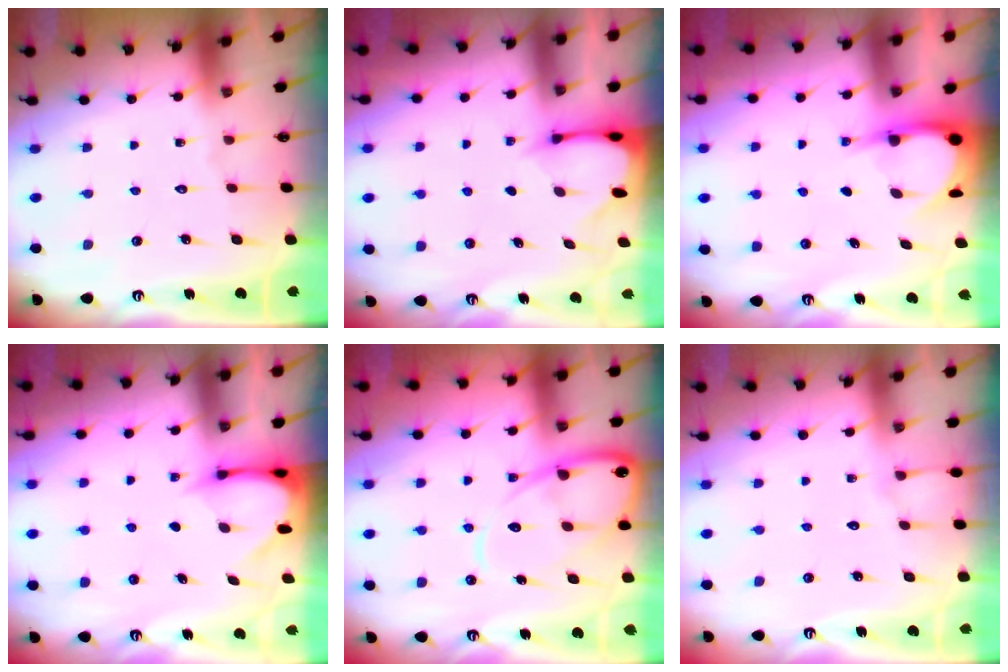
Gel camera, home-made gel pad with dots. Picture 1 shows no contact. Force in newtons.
{"total": 2.5, "press": 2.5, "slide": 0.3}
{"total": 4.6, "press": 4.5, "slide": 0.4}
{"total": 3.4, "press": 3.4, "slide": 0.3}
{"total": 12.7, "press": 12.6, "slide": 1.4}
{"total": 3.4, "press": 3.3, "slide": 0.5}